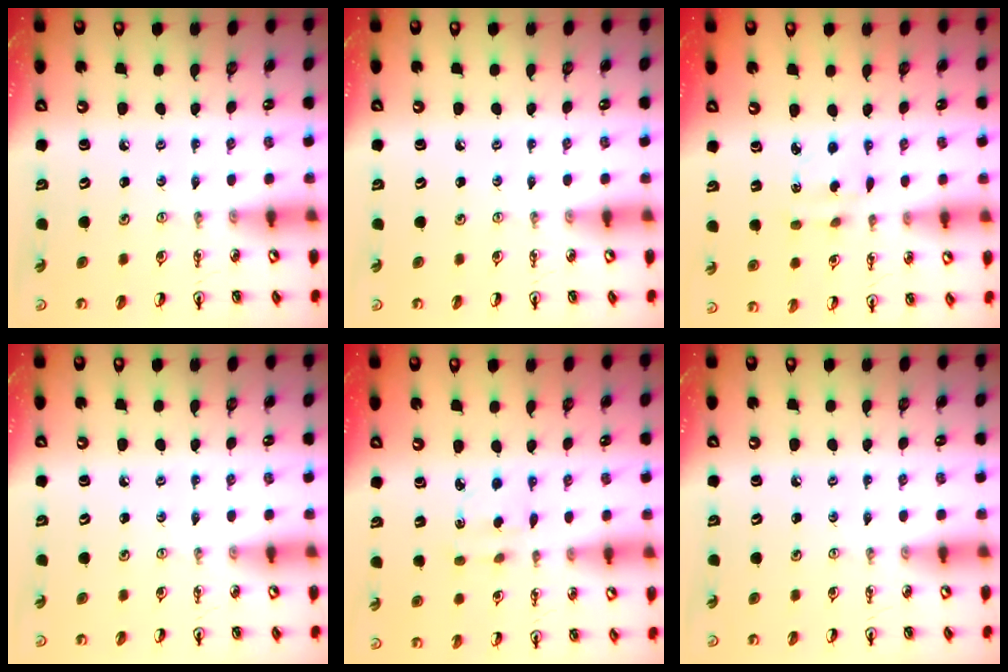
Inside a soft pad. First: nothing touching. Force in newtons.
{"total": 0.0}
{"total": 2.4, "press": 2.3, "slide": 0.5}
{"total": 0.0}
{"total": 2.6, "press": 2.5, "slide": 0.7}
{"total": 0.0}